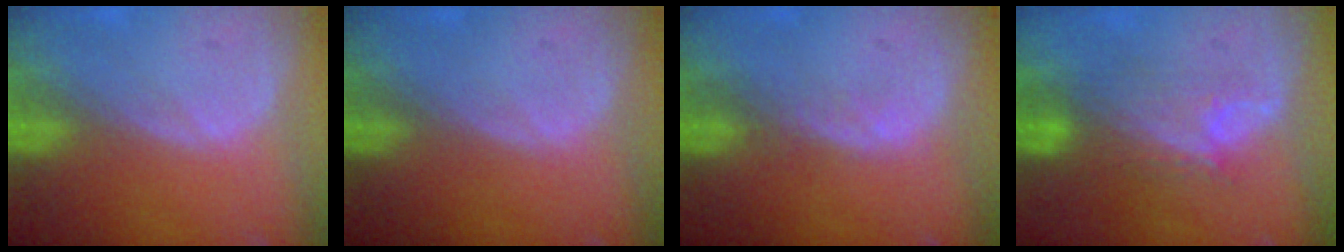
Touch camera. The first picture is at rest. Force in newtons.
{"total": 0.0}
{"total": 1.1, "press": 1.1, "slide": 0.3}
{"total": 5.4, "press": 5.3, "slide": 1.5}